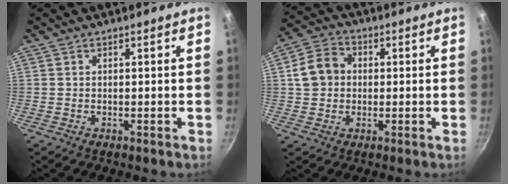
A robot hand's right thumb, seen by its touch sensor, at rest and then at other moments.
{"total": 8.0, "force": [0.7, 6.7, 4.3], "torque": [-0.055, 0.016, 0.000]}